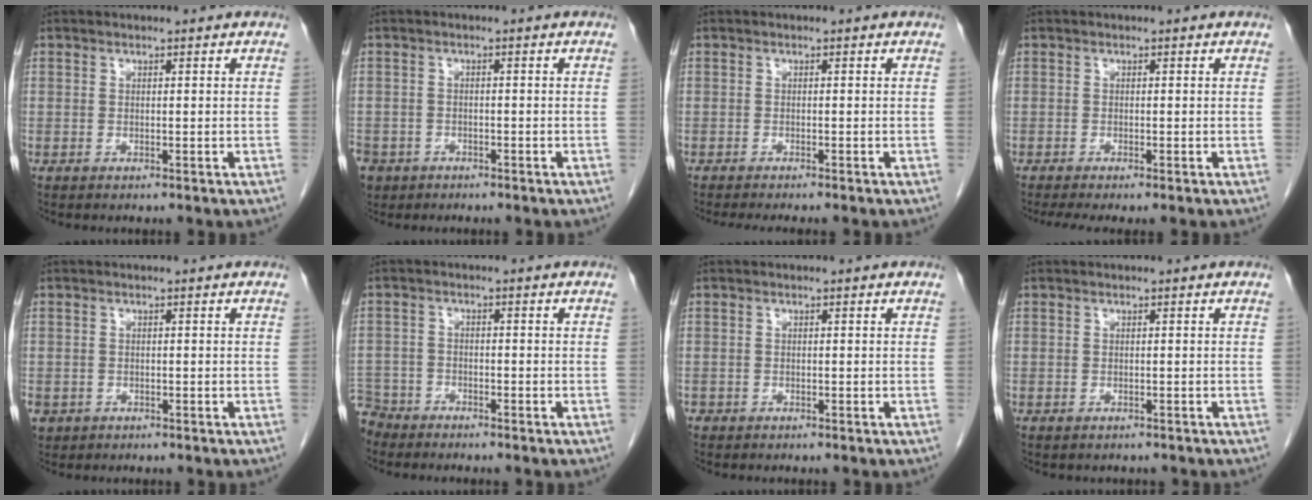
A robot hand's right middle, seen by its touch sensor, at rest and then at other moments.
{"total": 7.3, "force": [-4.3, 5.5, 2.1], "torque": [-0.065, -0.004, -0.070]}
{"total": 5.0, "force": [-4.3, 0.5, 2.4], "torque": [-0.023, -0.008, -0.062]}
{"total": 3.2, "force": [-2.5, 0.3, 2.0], "torque": [-0.030, -0.008, -0.041]}
{"total": 2.9, "force": [-1.6, 2.4, 0.7], "torque": [-0.016, -0.001, -0.023]}
{"total": 5.4, "force": [-4.9, 2.2, -0.5], "torque": [0.008, -0.007, -0.099]}
{"total": 0.7, "force": [-0.5, 0.5, 0.0], "torque": [-0.011, 0.002, -0.010]}
{"total": 1.5, "force": [-1.2, 0.7, 0.3], "torque": [-0.013, 0.000, -0.014]}